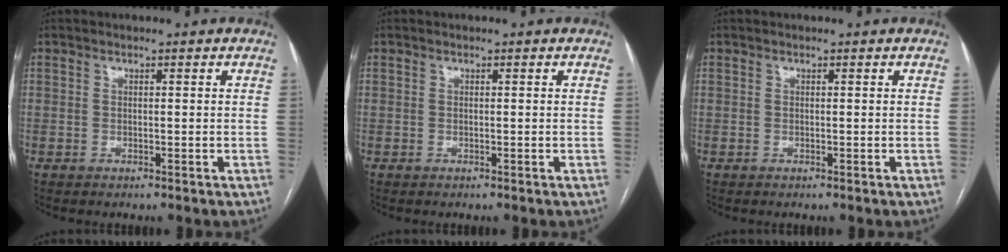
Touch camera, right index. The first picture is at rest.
{"total": 0.0}
{"total": 0.0}